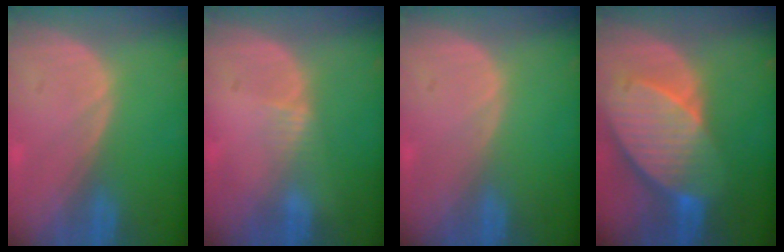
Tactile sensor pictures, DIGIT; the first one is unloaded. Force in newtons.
{"total": 1.4, "press": 1.1, "slide": 0.8}
{"total": 0.0}
{"total": 10.5, "press": 9.2, "slide": 5.1}